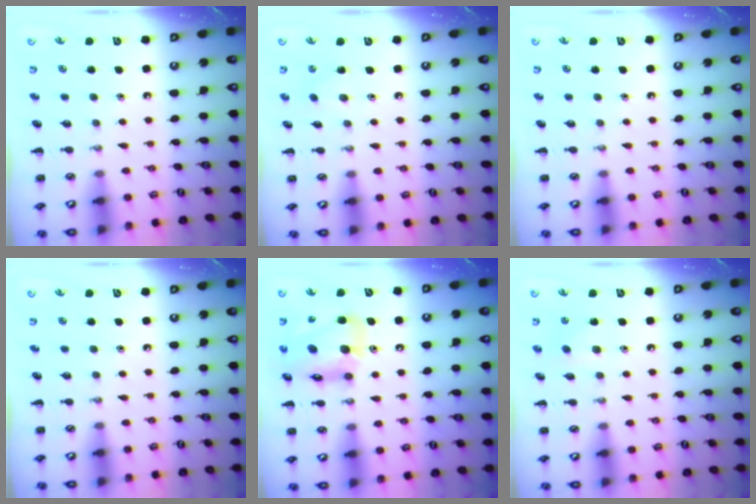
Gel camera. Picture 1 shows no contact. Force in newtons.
{"total": 3.0, "press": 2.9, "slide": 0.8}
{"total": 0.0}
{"total": 0.0}
{"total": 15.7, "press": 15.3, "slide": 3.4}
{"total": 5.3, "press": 5.1, "slide": 1.4}